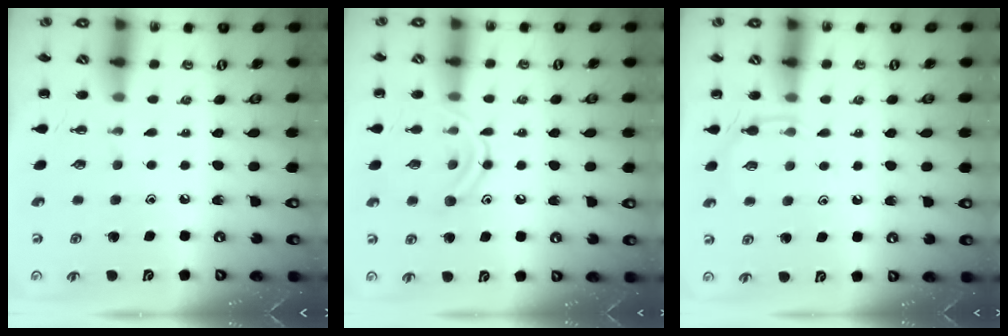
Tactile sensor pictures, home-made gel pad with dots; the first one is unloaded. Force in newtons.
{"total": 12.4, "press": 12.4, "slide": 1.2}
{"total": 3.7, "press": 3.4, "slide": 1.4}